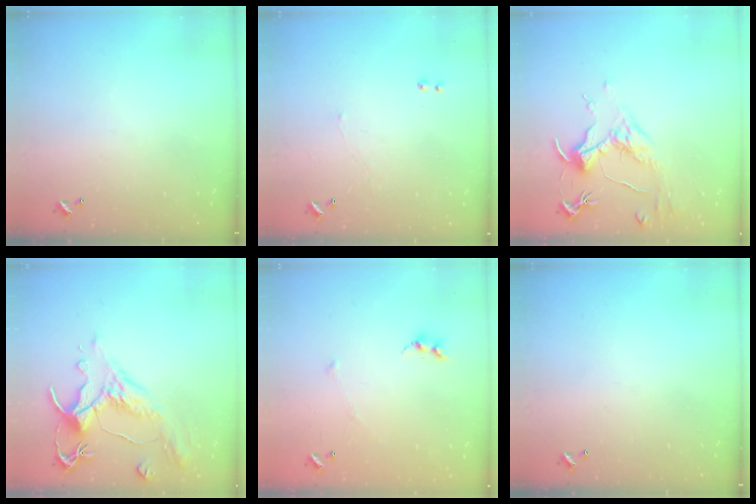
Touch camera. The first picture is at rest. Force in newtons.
{"total": 1.2, "press": 1.0, "slide": 0.6}
{"total": 1.6, "press": 1.3, "slide": 0.9}
{"total": 1.6, "press": 0.4, "slide": 1.6}
{"total": 6.1, "press": 6.0, "slide": 0.6}
{"total": 0.0}